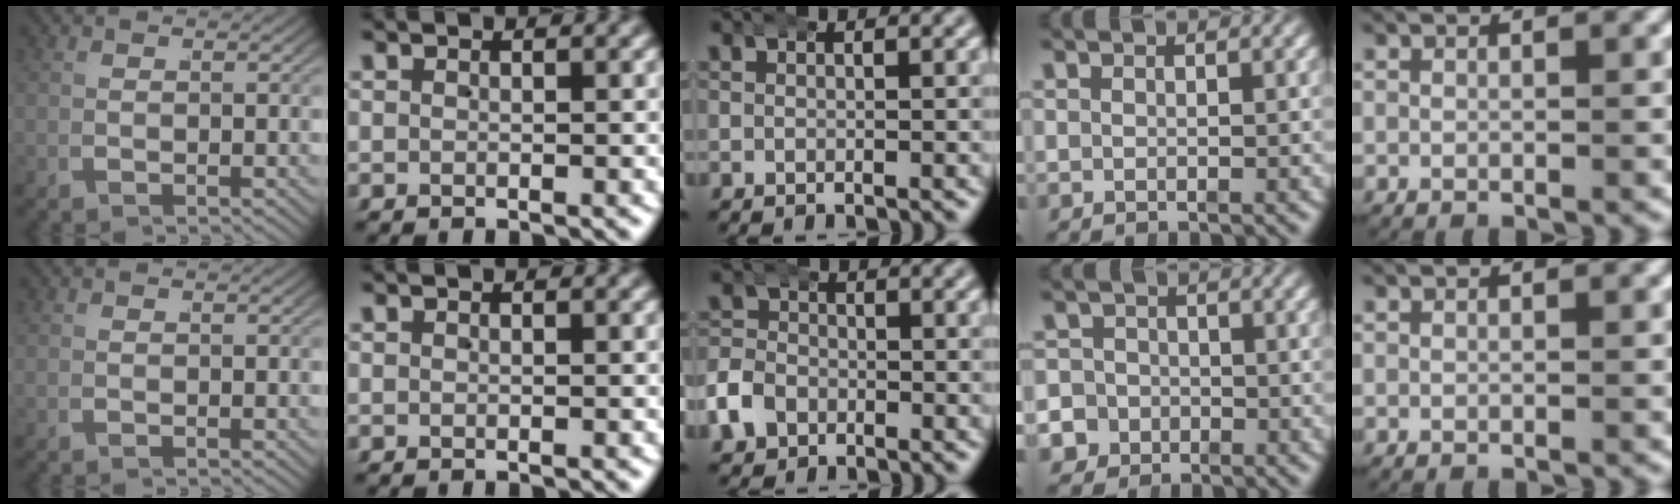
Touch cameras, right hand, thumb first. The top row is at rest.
{"middle": {"total": 3.3, "force": [-1.7, 2.7, 0.8], "torque": [-0.021, 0.001, -0.039]}, "ring": {"total": 6.2, "force": [-2.5, 5.5, 1.1], "torque": [-0.030, -0.025, -0.043]}}